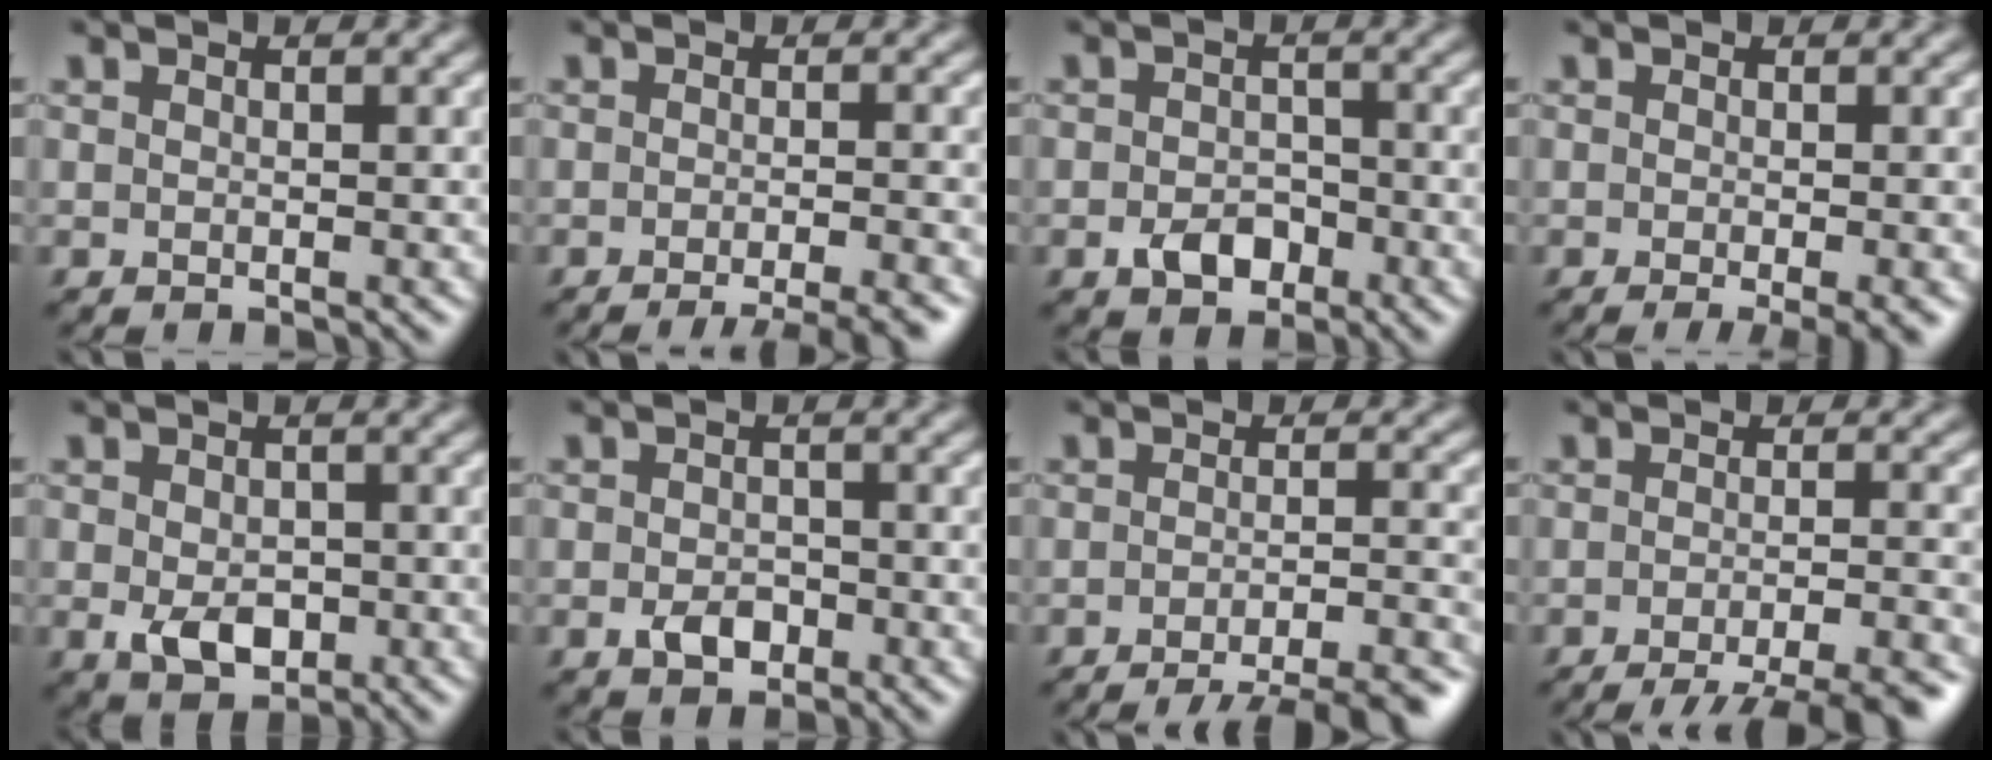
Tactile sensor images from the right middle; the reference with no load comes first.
{"total": 4.7, "force": [-2.6, 1.4, 3.7], "torque": [-0.021, 0.001, -0.027]}
{"total": 2.9, "force": [-1.5, 2.0, 1.5], "torque": [-0.026, 0.001, -0.028]}
{"total": 2.7, "force": [-0.9, 0.6, 2.5], "torque": [-0.031, -0.006, -0.012]}
{"total": 3.5, "force": [-0.9, 2.4, 2.4], "torque": [-0.046, -0.006, -0.011]}
{"total": 2.3, "force": [-1.0, 1.6, 1.4], "torque": [-0.025, 0.002, -0.019]}
{"total": 6.7, "force": [-4.6, 1.7, 4.5], "torque": [-0.045, -0.004, -0.057]}
{"total": 7.6, "force": [-4.9, 2.1, 5.4], "torque": [-0.054, -0.013, -0.058]}